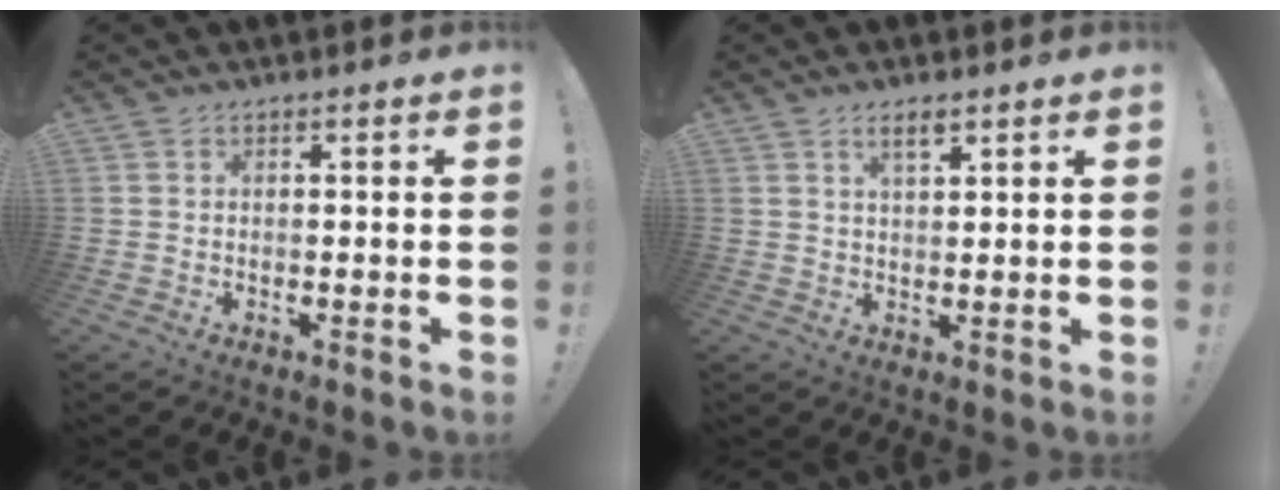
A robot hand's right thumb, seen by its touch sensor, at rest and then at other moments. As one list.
[{"total": 3.6, "force": [2.2, 1.2, 2.5], "torque": [-0.039, -0.008, 0.036]}]